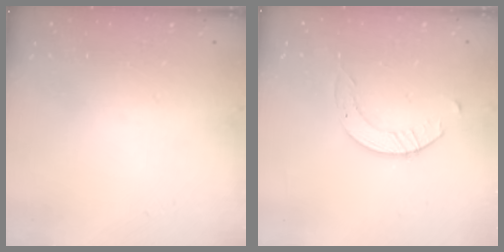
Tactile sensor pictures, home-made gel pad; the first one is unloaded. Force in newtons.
{"total": 2.6, "press": 2.6, "slide": 0.3}